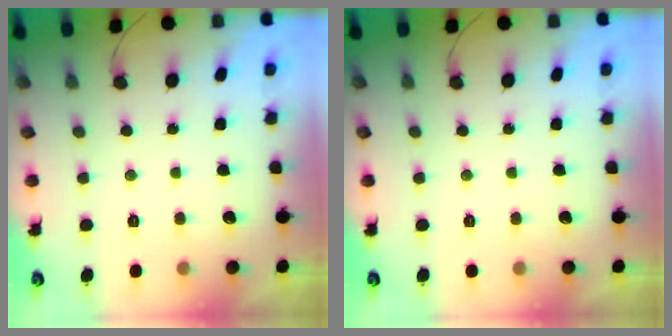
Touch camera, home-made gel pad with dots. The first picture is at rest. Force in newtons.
{"total": 0.0}